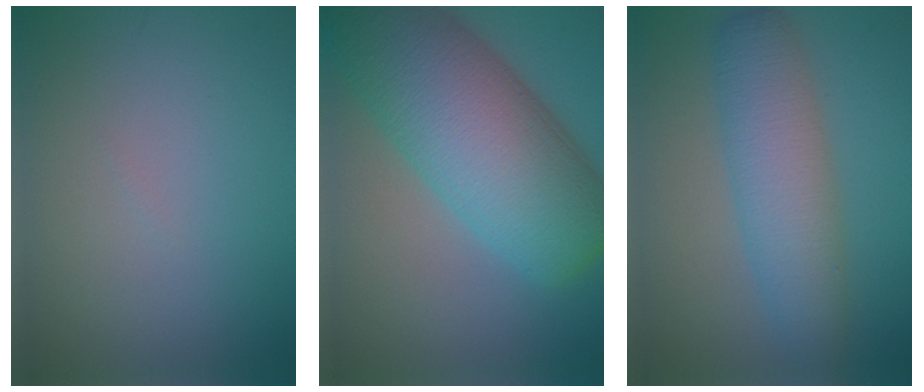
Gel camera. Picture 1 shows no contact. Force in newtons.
{"total": 13.9, "press": 13.8, "slide": 0.7}
{"total": 5.8, "press": 5.8, "slide": 0.3}